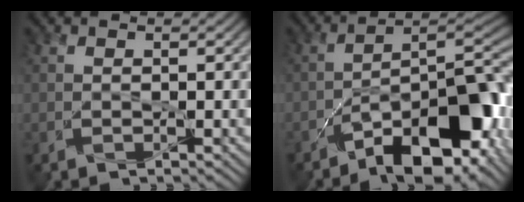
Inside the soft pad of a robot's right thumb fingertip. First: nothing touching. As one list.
[{"total": 14.7, "force": [-7.9, 6.0, 10.8], "torque": [-0.131, -0.004, -0.140]}]